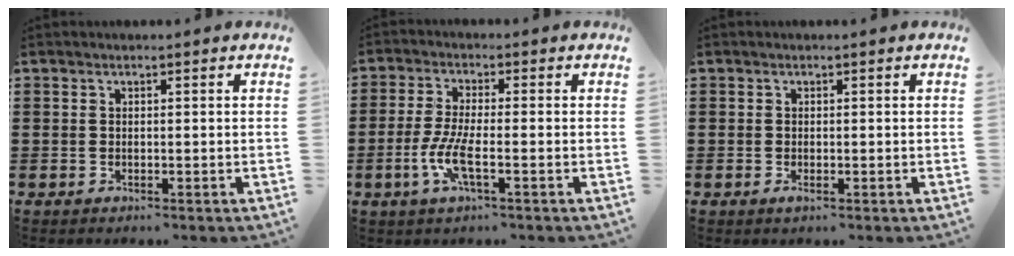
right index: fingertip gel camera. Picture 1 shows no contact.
{"total": 5.9, "force": [-2.1, 1.3, 5.4], "torque": [-0.127, -0.015, -0.046]}
{"total": 0.6, "force": [-0.3, 0.2, 0.5], "torque": [-0.012, -0.006, -0.004]}